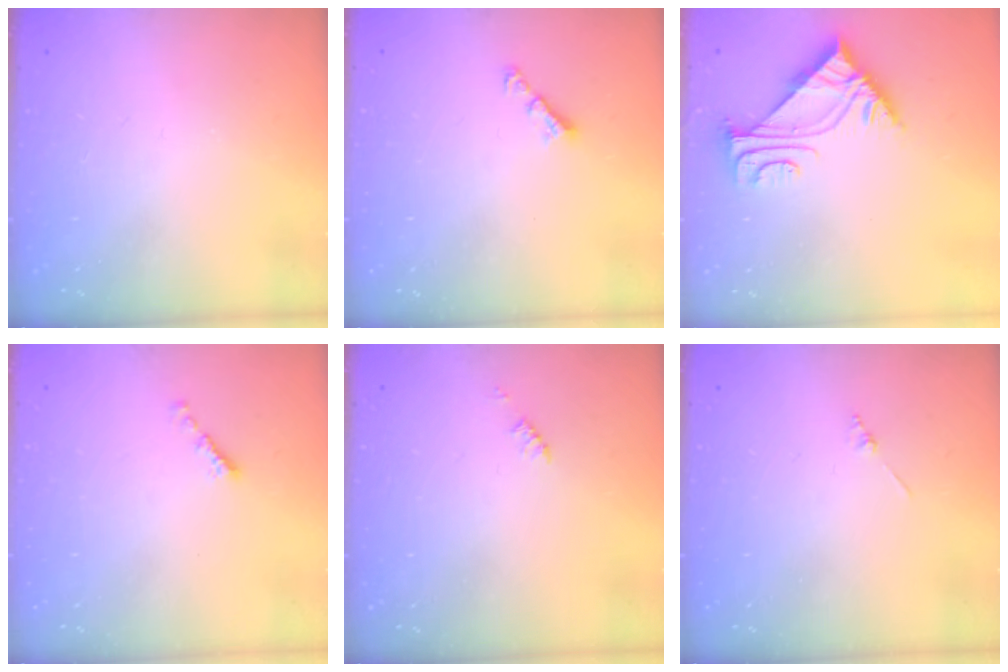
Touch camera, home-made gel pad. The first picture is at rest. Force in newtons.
{"total": 3.1, "press": 3.1, "slide": 0.6}
{"total": 4.9, "press": 4.9, "slide": 0.7}
{"total": 0.7, "press": 0.5, "slide": 0.4}
{"total": 1.2, "press": 1.2, "slide": 0.2}
{"total": 0.8, "press": 0.8, "slide": 0.2}